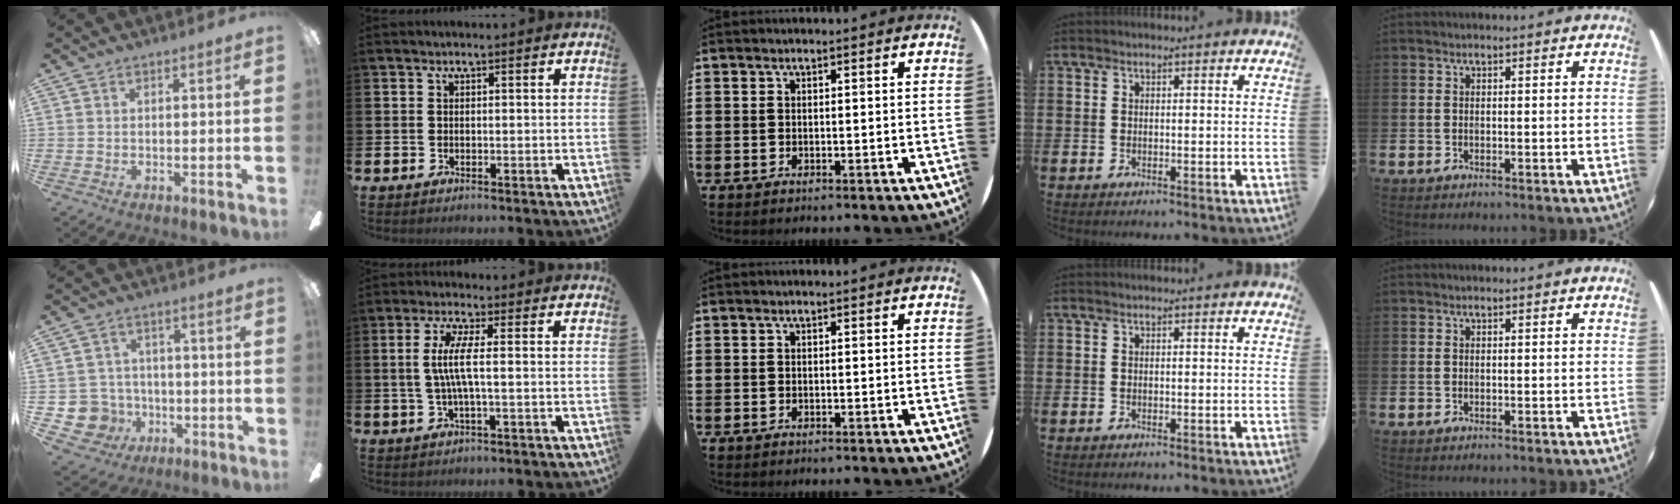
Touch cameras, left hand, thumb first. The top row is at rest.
{"thumb": {"total": 8.2, "force": [-2.0, 7.8, 1.6], "torque": [-0.073, 0.018, -0.030]}, "index": {"total": 4.9, "force": [0.2, 0.5, 4.8], "torque": [-0.097, -0.003, -0.001]}}